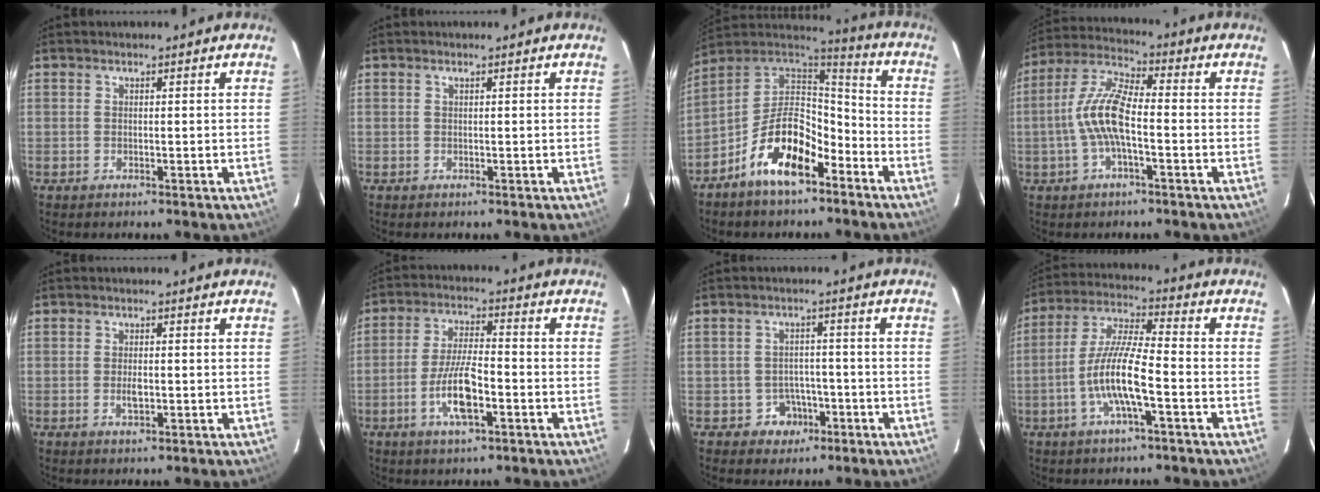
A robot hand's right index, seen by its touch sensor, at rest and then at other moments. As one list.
[{"total": 0.0}, {"total": 14.5, "force": [-8.1, 6.7, 10.0], "torque": [-0.192, 0.021, -0.145]}, {"total": 9.7, "force": [-1.9, 2.9, 9.1], "torque": [-0.197, 0.014, -0.039]}, {"total": 2.0, "force": [-0.3, 0.9, 1.7], "torque": [-0.029, 0.000, -0.004]}, {"total": 8.7, "force": [-3.4, 2.4, 7.6], "torque": [-0.153, 0.001, -0.062]}, {"total": 4.5, "force": [-2.3, 3.9, 0.7], "torque": [-0.025, 0.015, -0.021]}, {"total": 10.5, "force": [-3.7, 1.4, 9.7], "torque": [-0.202, 0.005, -0.075]}]